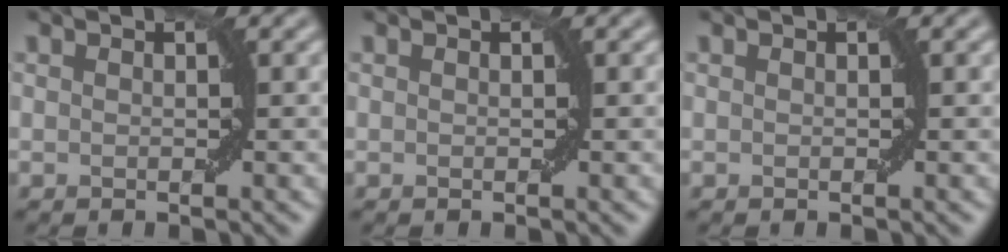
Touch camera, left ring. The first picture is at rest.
{"total": 0.0}
{"total": 0.0}